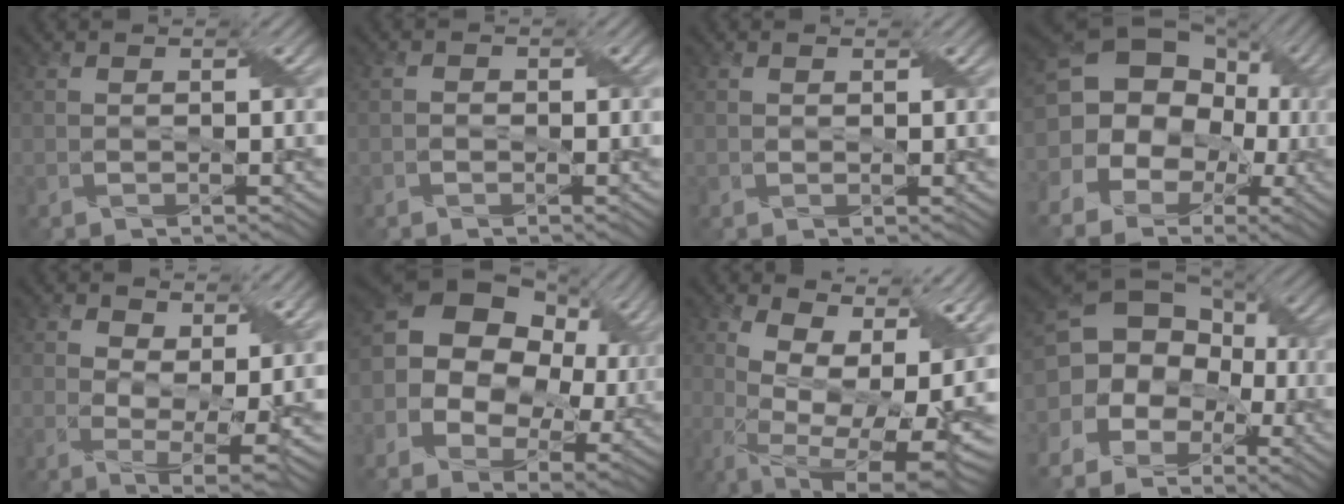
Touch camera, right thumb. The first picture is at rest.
{"total": 0.7, "force": [-0.4, 0.5, 0.3], "torque": [-0.005, 0.001, -0.007]}
{"total": 0.7, "force": [0.4, 0.4, 0.5], "torque": [-0.010, 0.001, 0.007]}
{"total": 17.0, "force": [-0.5, 14.4, 9.0], "torque": [-0.220, 0.012, -0.026]}
{"total": 5.4, "force": [2.2, 2.5, 4.3], "torque": [-0.092, -0.008, 0.039]}
{"total": 16.6, "force": [1.7, 12.4, 11.0], "torque": [-0.228, -0.006, 0.039]}
{"total": 15.7, "force": [2.2, 7.5, 13.6], "torque": [-0.221, -0.002, 0.057]}
{"total": 12.8, "force": [-2.4, 10.2, 7.4], "torque": [-0.155, 0.000, -0.058]}